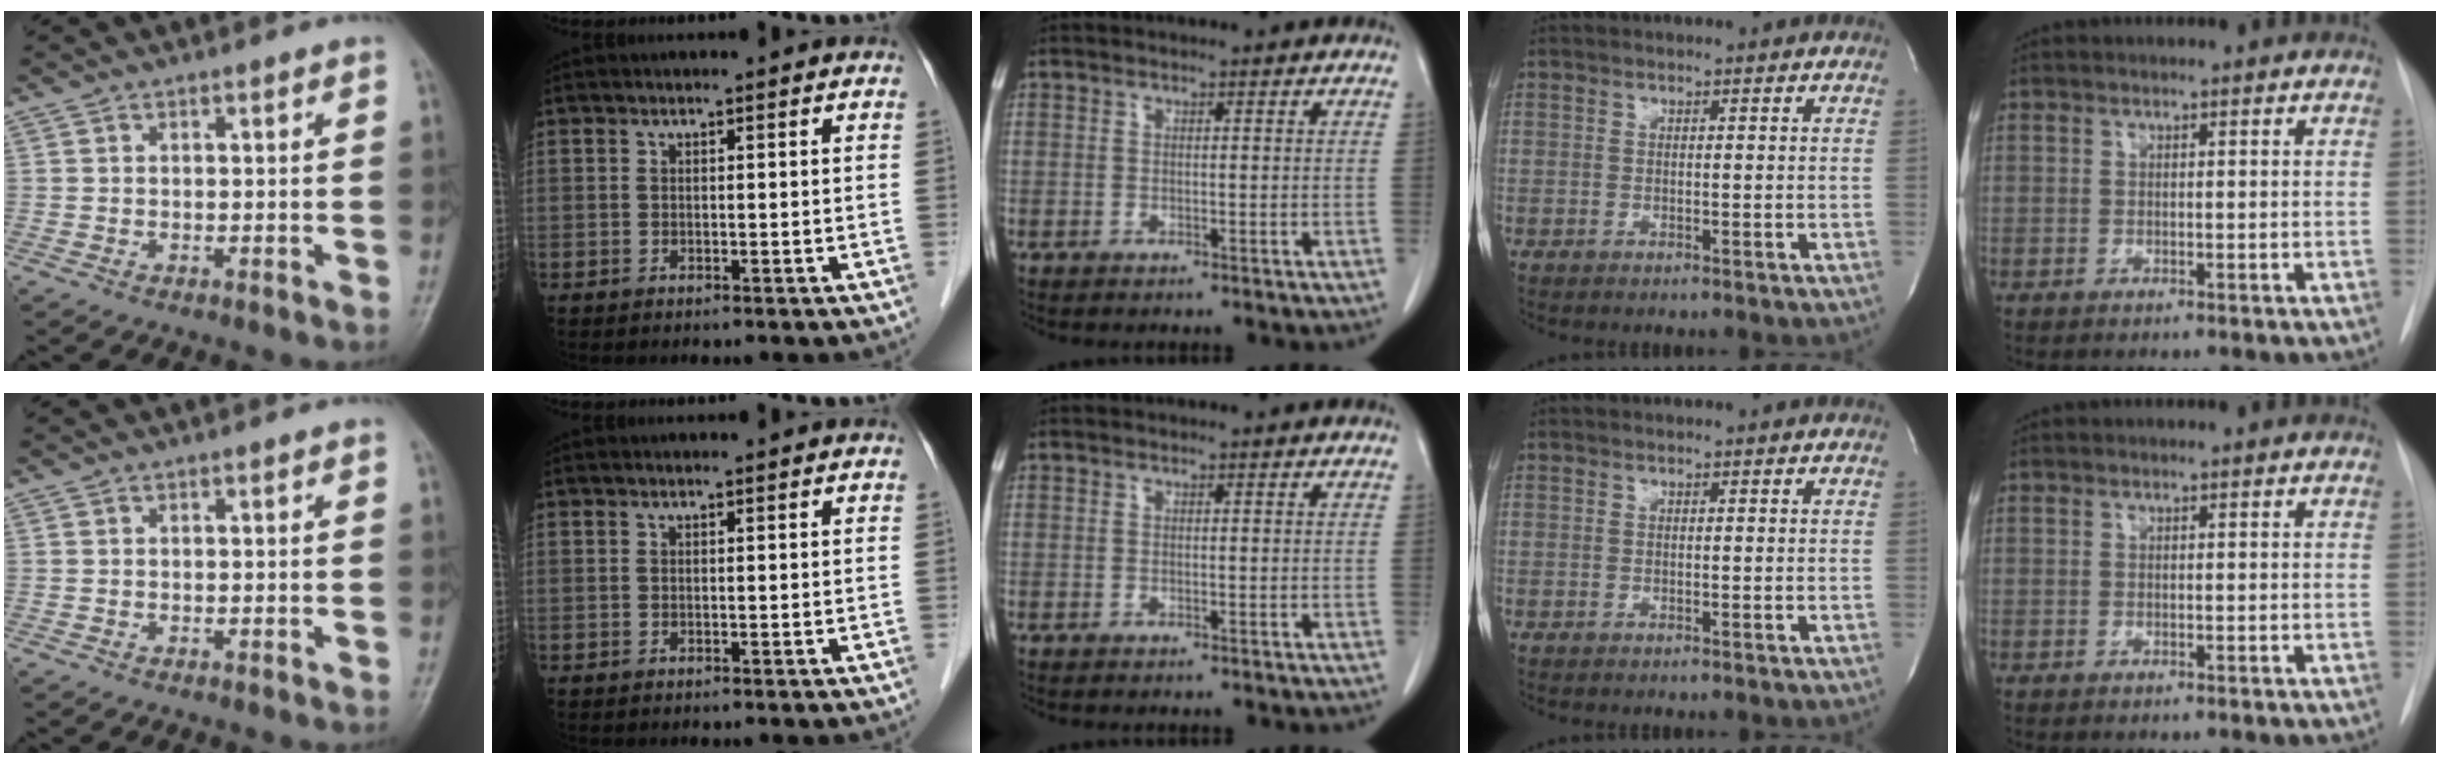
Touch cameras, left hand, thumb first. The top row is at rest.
{}